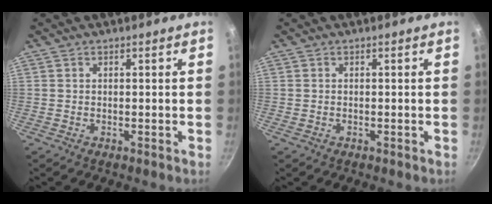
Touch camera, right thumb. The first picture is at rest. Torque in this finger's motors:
{"motor_torque": [0.02, 0.20, 0.09, 0.40, 0.12]}